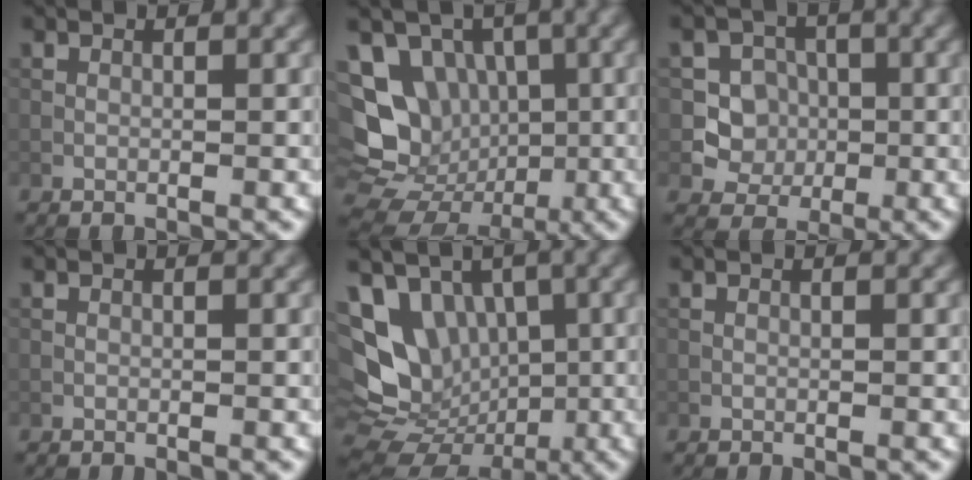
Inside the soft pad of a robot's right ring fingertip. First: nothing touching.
{"total": 11.1, "force": [-0.8, 10.0, 4.7], "torque": [-0.097, 0.007, -0.023]}
{"total": 4.0, "force": [-0.4, 3.7, 1.3], "torque": [0.002, 0.002, -0.026]}
{"total": 0.0}
{"total": 10.0, "force": [0.5, 8.1, 5.8], "torque": [-0.091, -0.004, 0.010]}
{"total": 0.0}